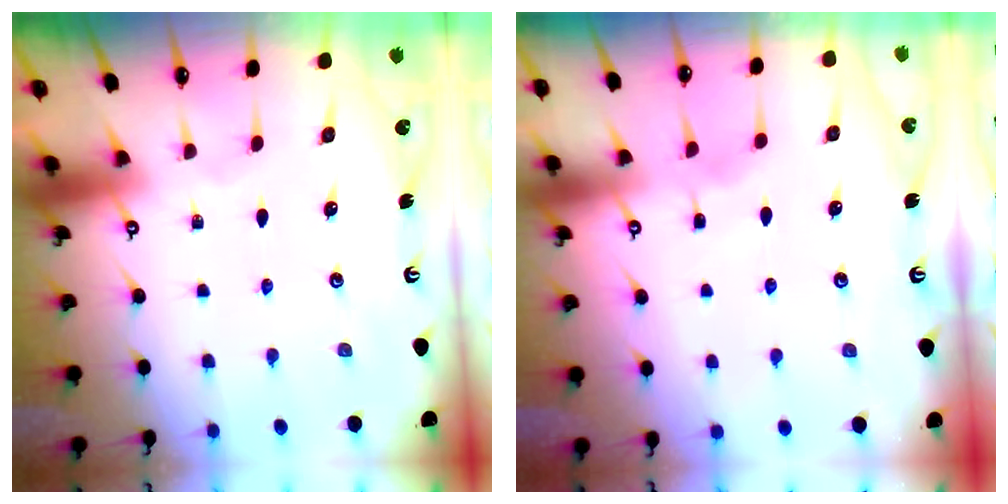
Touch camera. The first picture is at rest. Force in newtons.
{"total": 3.5, "press": 3.5, "slide": 0.5}